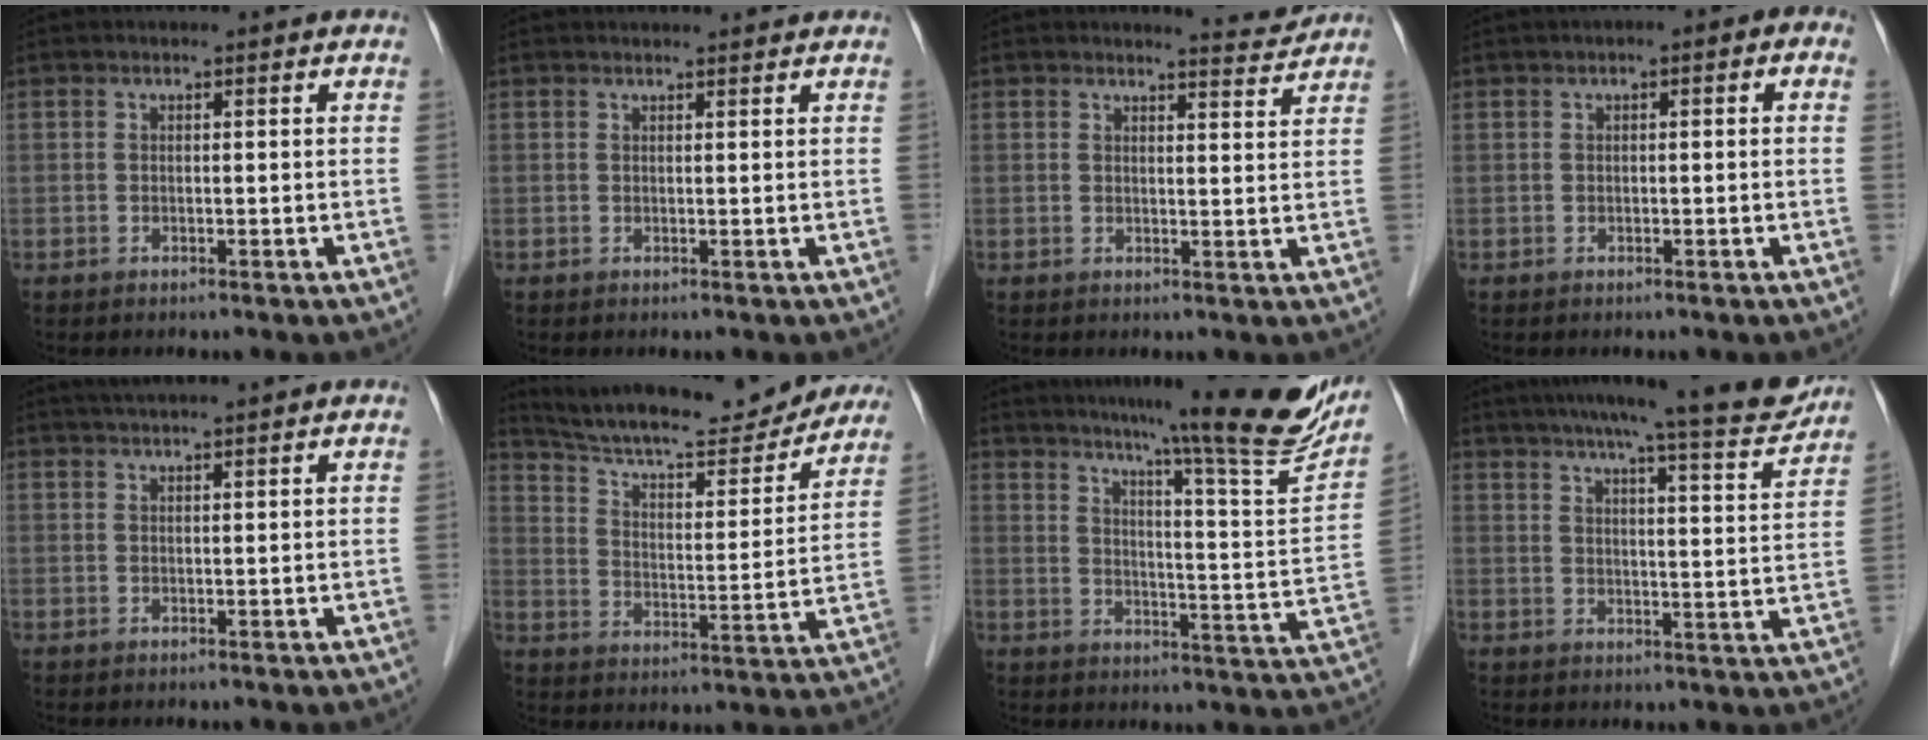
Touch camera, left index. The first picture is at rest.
{"total": 4.1, "force": [3.9, 0.2, 1.0], "torque": [-0.012, 0.022, 0.047]}
{"total": 3.2, "force": [3.2, -0.3, -0.1], "torque": [-0.008, -0.021, 0.038]}
{"total": 3.2, "force": [0.9, 1.0, 2.9], "torque": [-0.033, 0.022, 0.007]}
{"total": 3.7, "force": [3.1, -0.6, 1.9], "torque": [-0.026, 0.025, 0.054]}
{"total": 21.7, "force": [19.7, 3.7, 8.3], "torque": [-0.133, -0.008, 0.282]}
{"total": 22.1, "force": [18.9, -0.7, 11.4], "torque": [-0.164, -0.064, 0.243]}
{"total": 15.5, "force": [13.8, 0.5, 6.9], "torque": [-0.097, -0.018, 0.178]}